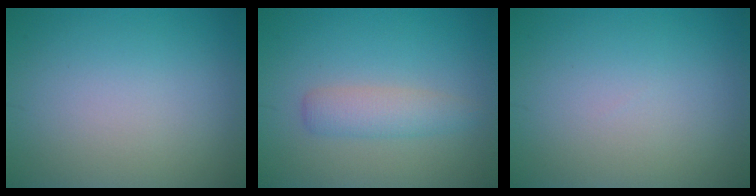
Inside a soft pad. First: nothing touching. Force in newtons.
{"total": 2.5, "press": 2.5, "slide": 0.0}
{"total": 0.0}